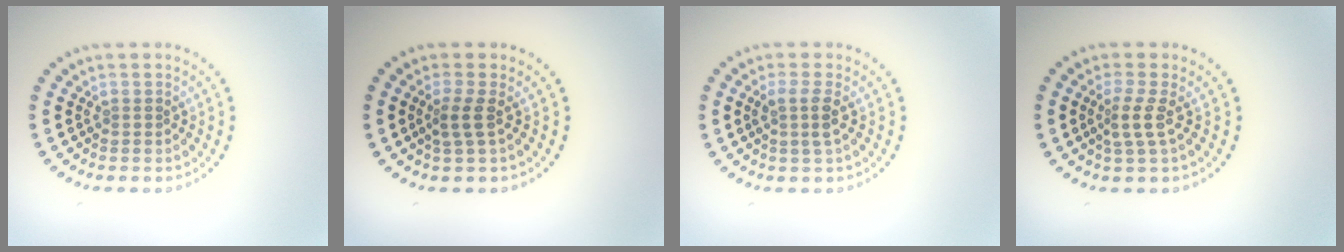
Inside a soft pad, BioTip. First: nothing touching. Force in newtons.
{"total": 1.9, "press": 1.3, "slide": 1.3}
{"total": 2.0, "press": 1.6, "slide": 1.1}
{"total": 2.2, "press": 1.6, "slide": 1.5}